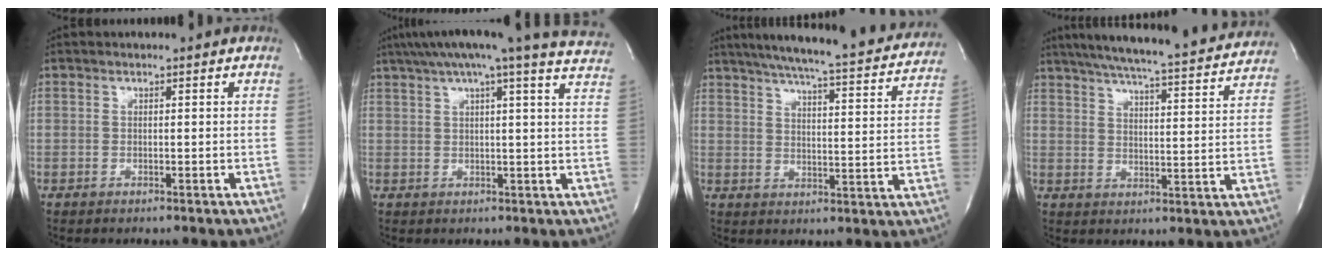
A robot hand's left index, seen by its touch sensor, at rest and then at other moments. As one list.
[{"total": 23.1, "force": [19.9, 0.1, 11.7], "torque": [-0.190, -0.005, 0.241]}, {"total": 26.1, "force": [23.3, 2.5, 11.3], "torque": [-0.177, -0.033, 0.289]}, {"total": 24.4, "force": [22.0, 1.9, 10.3], "torque": [-0.171, -0.018, 0.282]}]